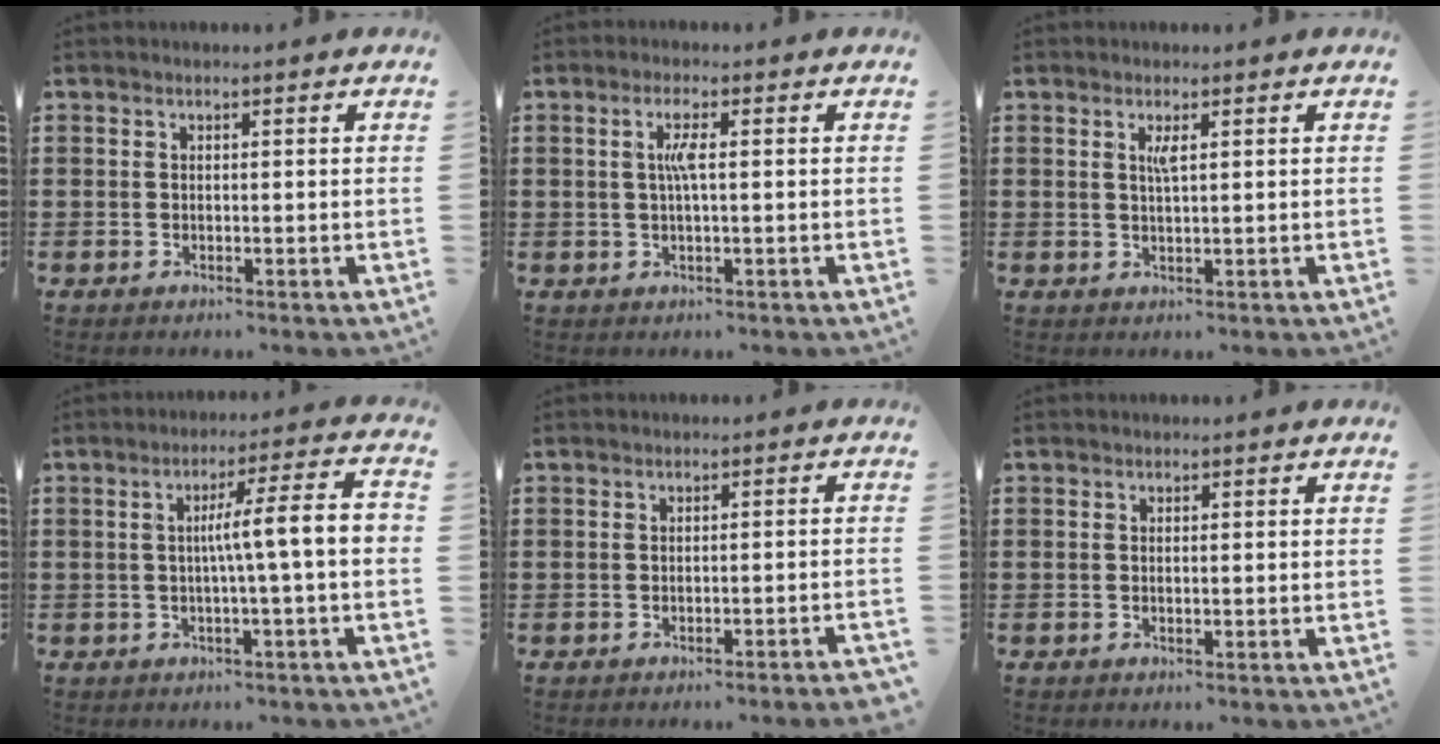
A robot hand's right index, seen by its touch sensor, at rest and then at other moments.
{"total": 3.2, "force": [0.2, 0.3, 3.2], "torque": [-0.061, -0.001, 0.000]}
{"total": 1.6, "force": [0.6, 0.3, 1.4], "torque": [-0.029, 0.003, 0.009]}
{"total": 7.2, "force": [-0.5, -0.1, 7.2], "torque": [-0.122, -0.006, -0.017]}
{"total": 1.3, "force": [-1.1, -0.2, 0.7], "torque": [-0.011, -0.001, -0.021]}
{"total": 0.0}